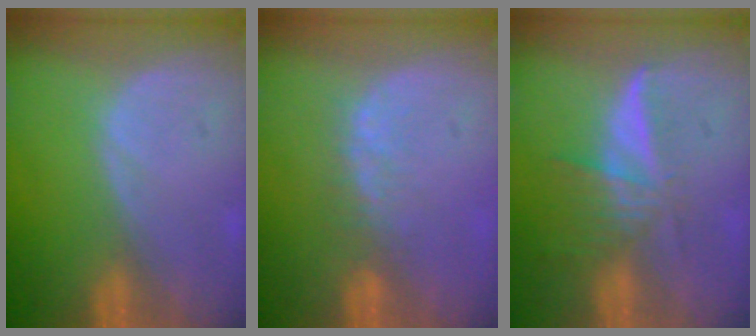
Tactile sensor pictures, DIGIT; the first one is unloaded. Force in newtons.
{"total": 3.1, "press": 2.7, "slide": 1.5}
{"total": 6.0, "press": 5.2, "slide": 2.9}